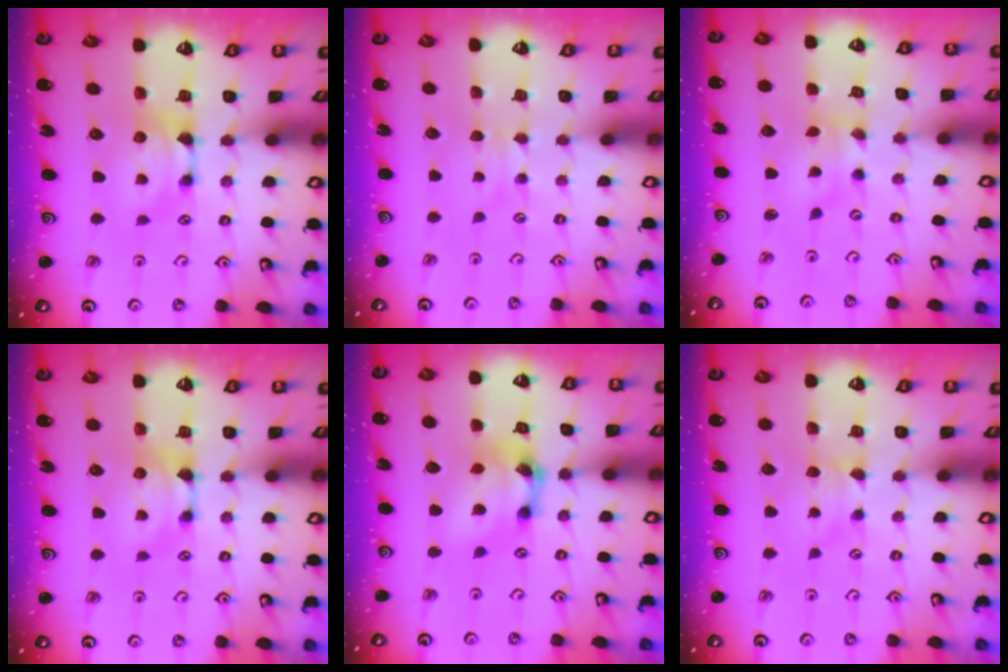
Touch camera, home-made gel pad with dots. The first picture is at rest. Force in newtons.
{"total": 2.3, "press": 2.2, "slide": 0.3}
{"total": 2.0, "press": 1.7, "slide": 1.1}
{"total": 0.0}
{"total": 6.5, "press": 6.0, "slide": 2.4}
{"total": 2.4, "press": 2.3, "slide": 0.5}